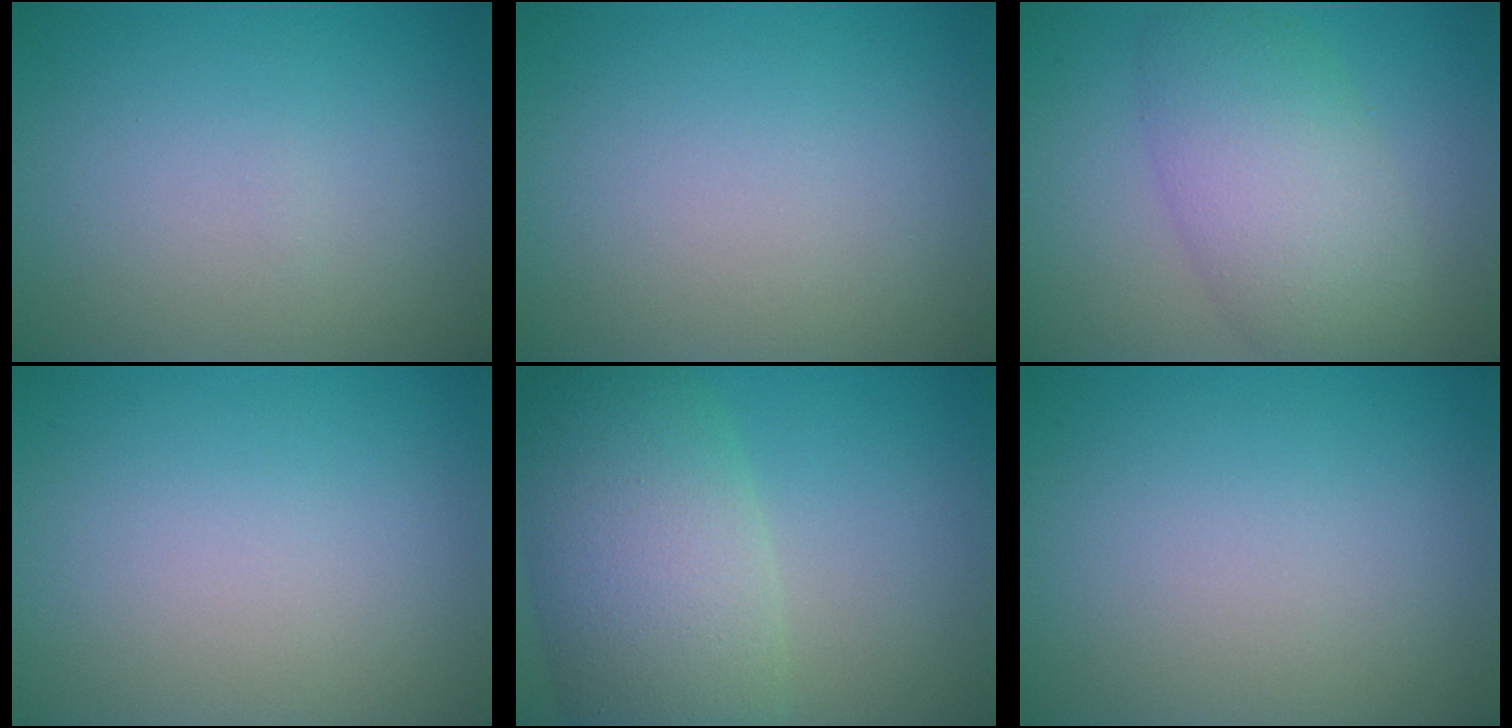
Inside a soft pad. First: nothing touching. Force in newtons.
{"total": 0.0}
{"total": 6.6, "press": 6.6, "slide": 0.3}
{"total": 0.0}
{"total": 9.7, "press": 9.7, "slide": 0.4}
{"total": 0.0}